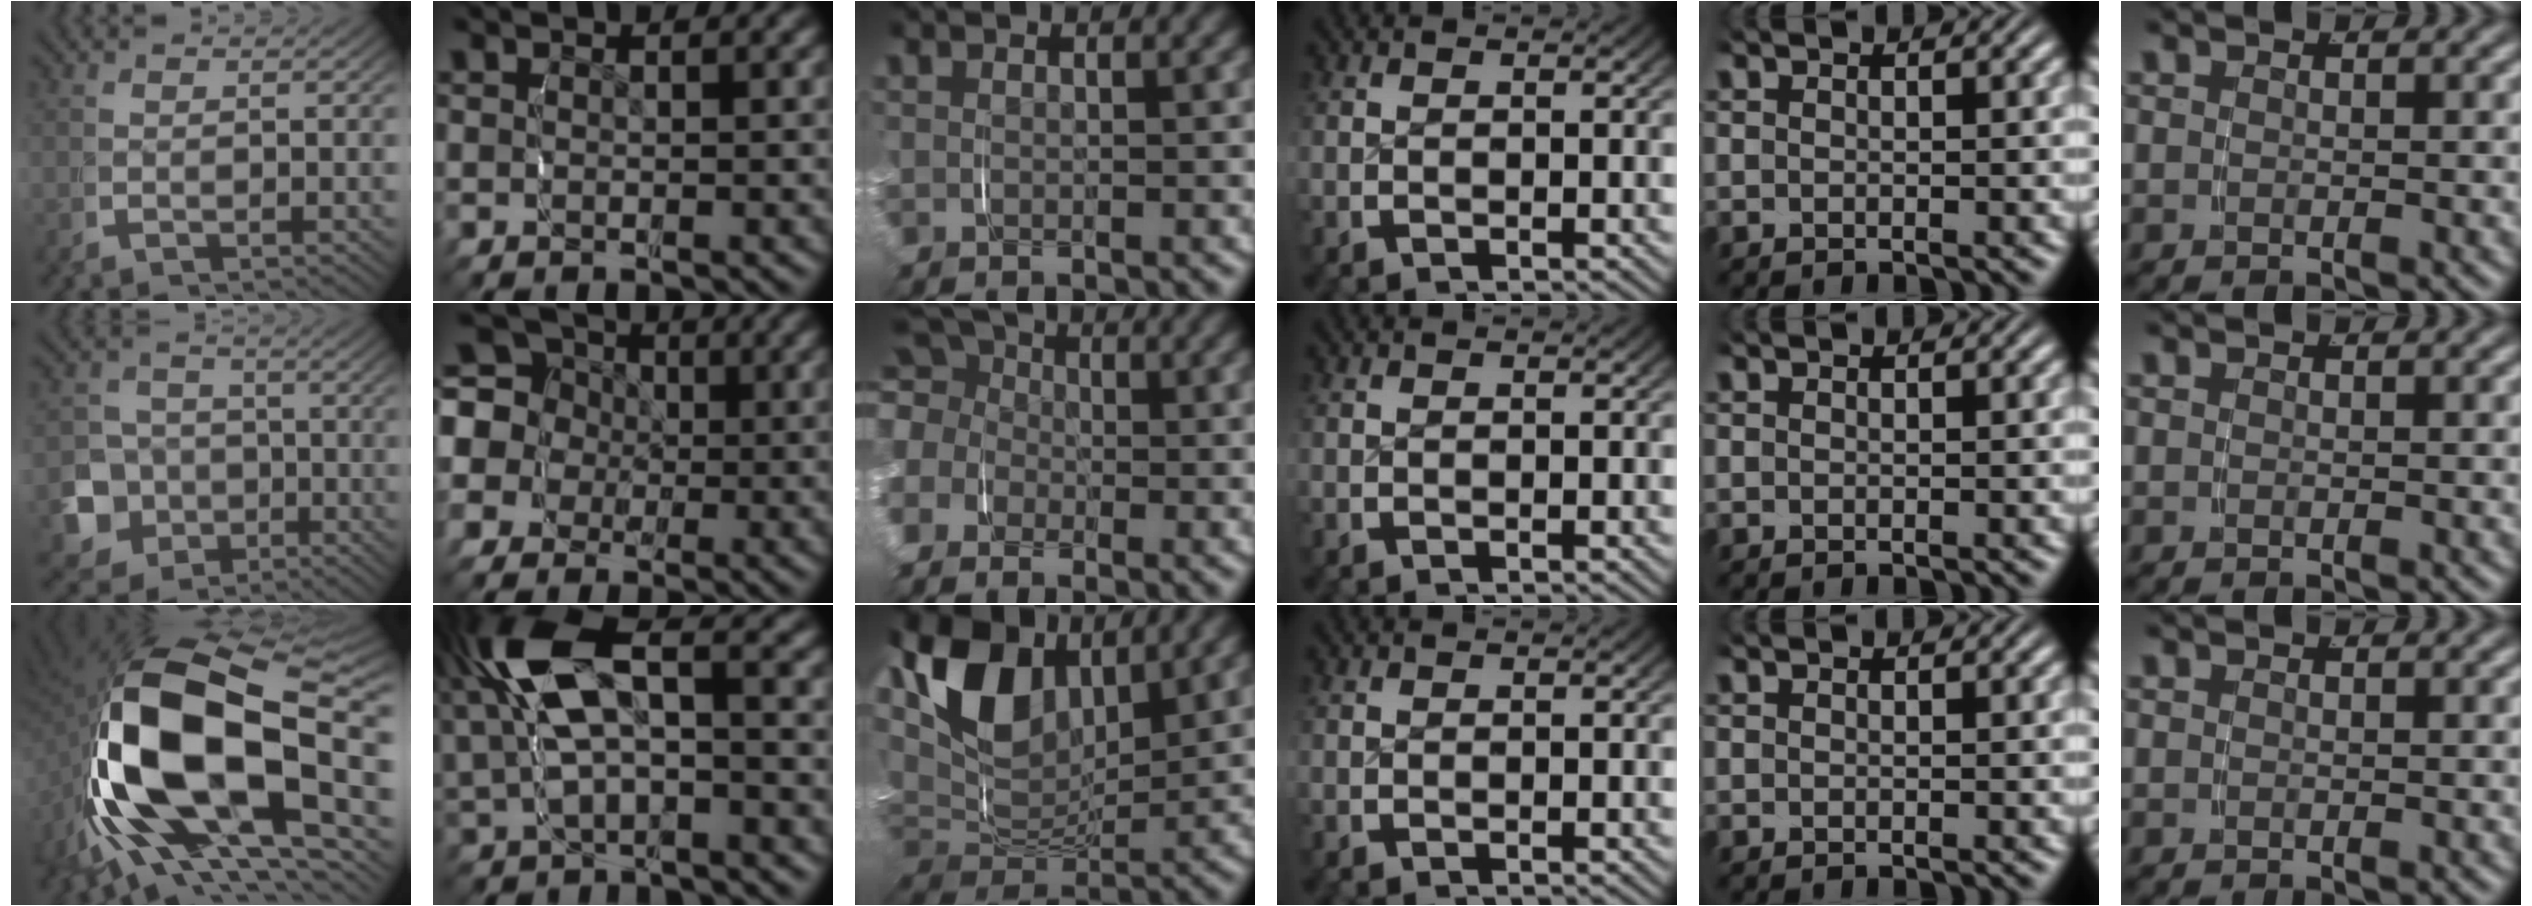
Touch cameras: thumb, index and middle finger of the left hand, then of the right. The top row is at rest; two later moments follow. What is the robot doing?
{"motion": "grasp_and_lifting", "object": "knife"}